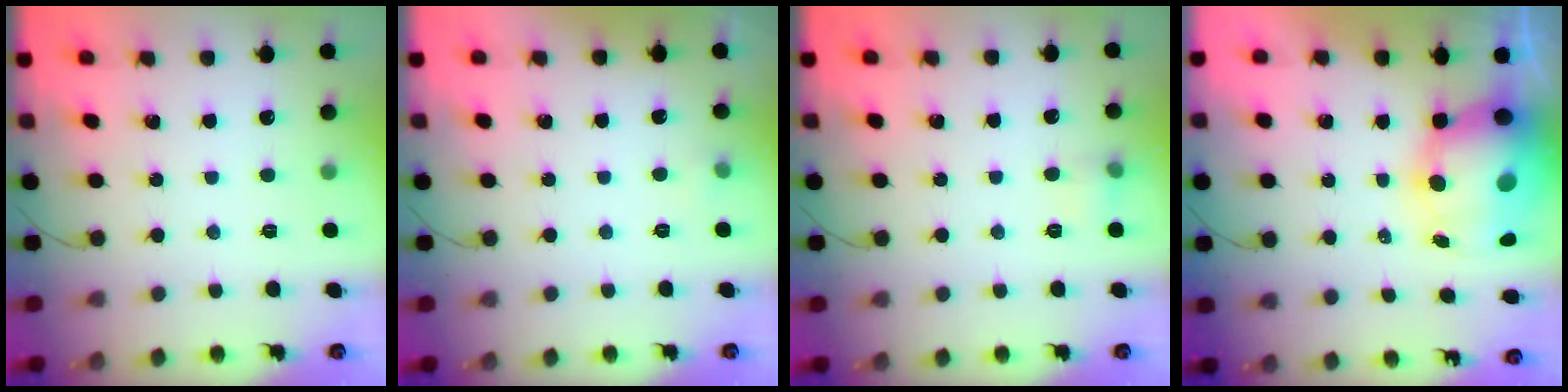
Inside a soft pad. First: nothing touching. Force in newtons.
{"total": 3.1, "press": 2.8, "slide": 1.2}
{"total": 6.4, "press": 6.3, "slide": 1.4}
{"total": 14.4, "press": 14.0, "slide": 3.5}